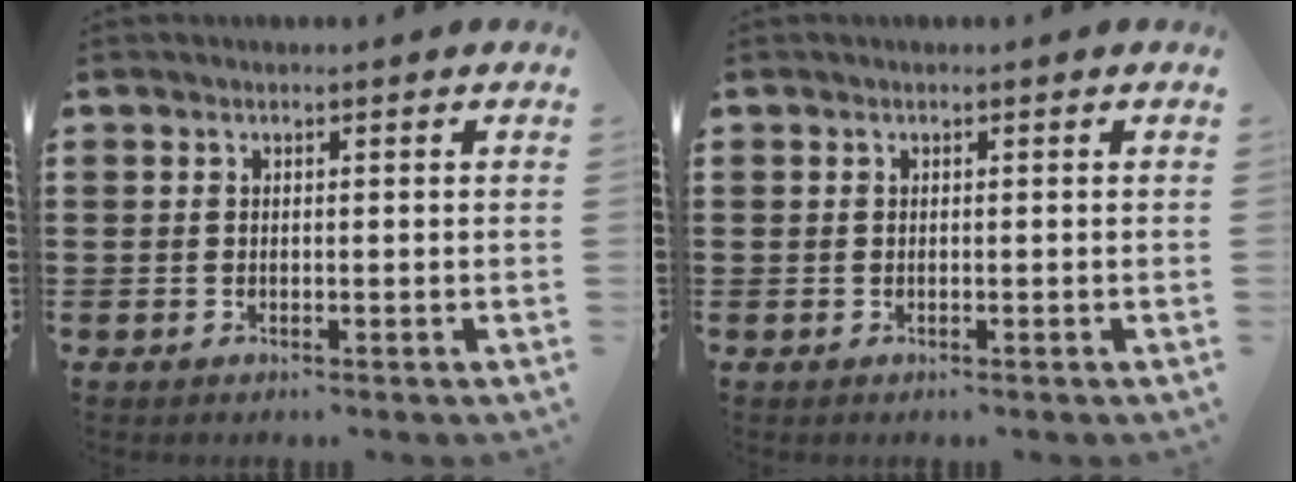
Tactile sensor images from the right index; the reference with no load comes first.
{"total": 0.0}